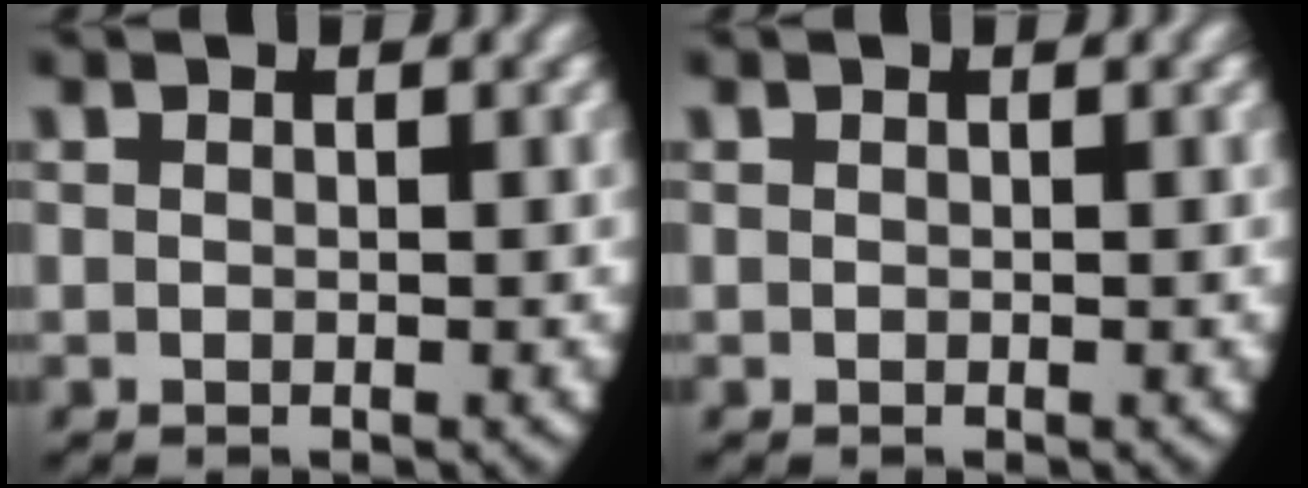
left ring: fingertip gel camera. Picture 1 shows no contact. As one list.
[{"total": 0.0}]